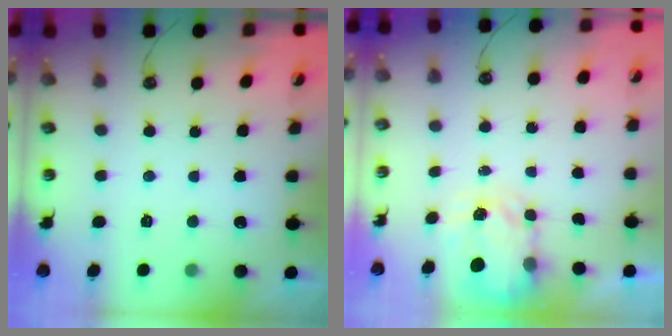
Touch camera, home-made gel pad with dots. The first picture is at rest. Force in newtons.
{"total": 3.6, "press": 3.6, "slide": 0.6}